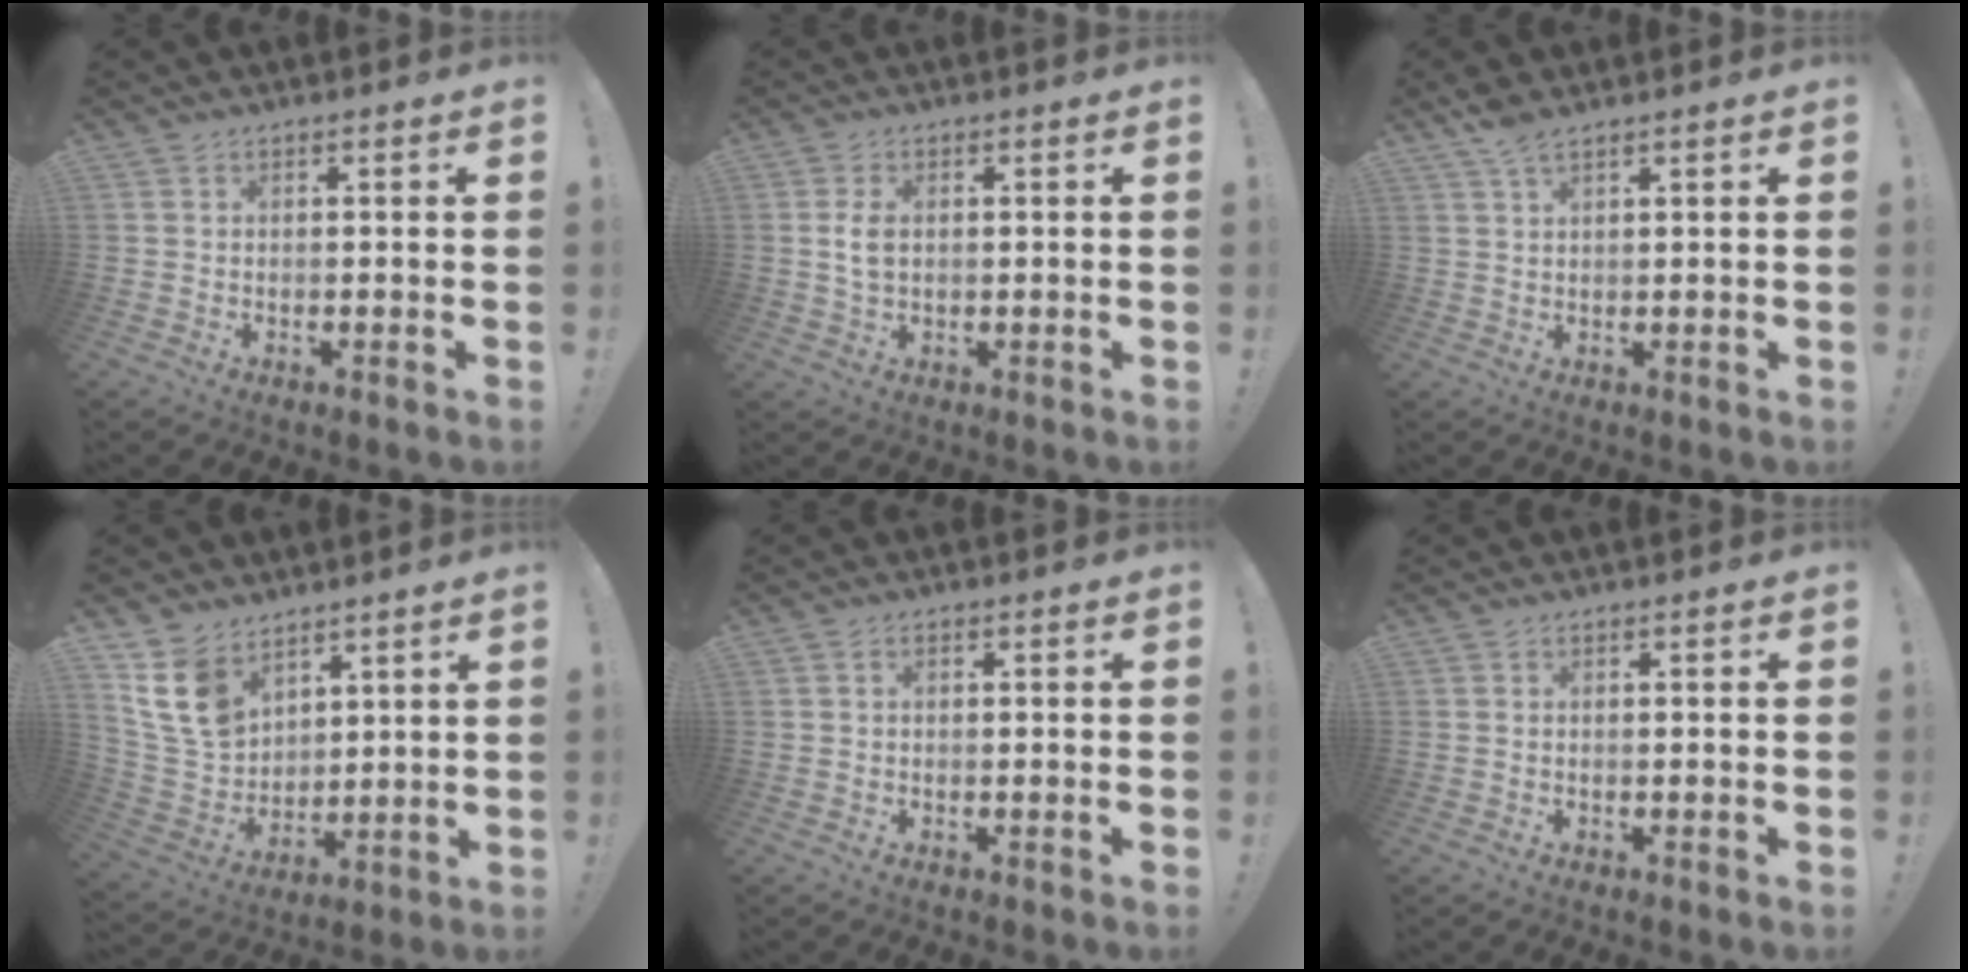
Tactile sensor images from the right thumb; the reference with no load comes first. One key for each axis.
{"total": 4.1, "fx": 0.5, "fy": 2.7, "fz": 3.0, "tx": -0.064, "ty": -0.002, "tz": 0.004}
{"total": 3.9, "fx": 3.0, "fy": 1.0, "fz": 2.4, "tx": -0.051, "ty": -0.012, "tz": 0.054}
{"total": 15.2, "fx": 9.1, "fy": 9.9, "fz": 7.0, "tx": -0.145, "ty": -0.049, "tz": 0.184}
{"total": 0.7, "fx": -0.1, "fy": 0.6, "fz": 0.4, "tx": -0.007, "ty": 0.002, "tz": -0.001}
{"total": 0.0}